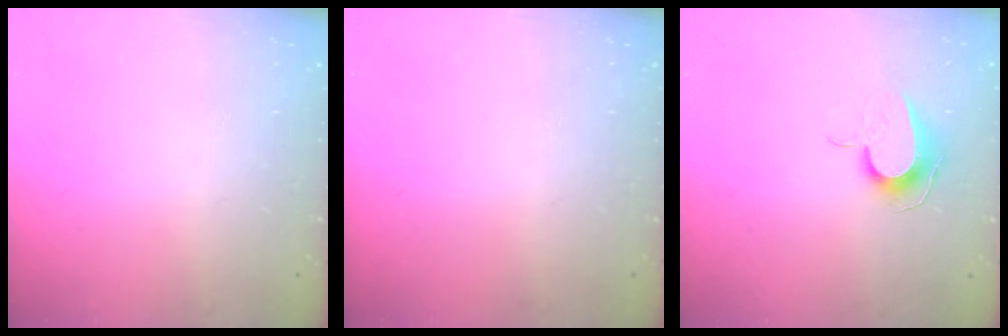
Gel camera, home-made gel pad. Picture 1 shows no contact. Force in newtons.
{"total": 0.0}
{"total": 8.9, "press": 8.8, "slide": 0.5}